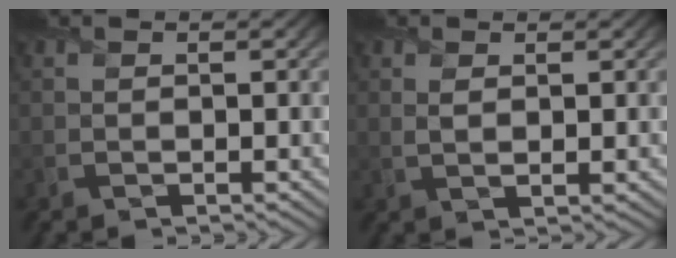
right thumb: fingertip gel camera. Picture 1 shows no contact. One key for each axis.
{"total": 1.5, "fx": 0.4, "fy": 0.5, "fz": 1.4, "tx": -0.033, "ty": -0.005, "tz": 0.011}